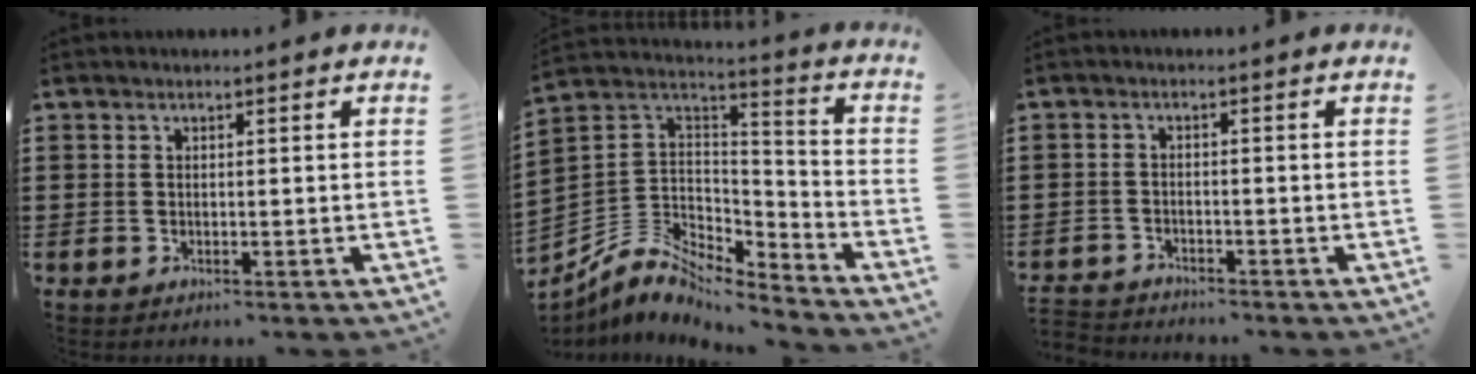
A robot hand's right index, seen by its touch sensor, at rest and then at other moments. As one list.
[{"total": 6.6, "force": [-5.2, 3.6, 1.9], "torque": [-0.066, -0.006, -0.106]}, {"total": 2.2, "force": [-2.1, 0.2, -0.2], "torque": [-0.003, 0.001, -0.048]}]